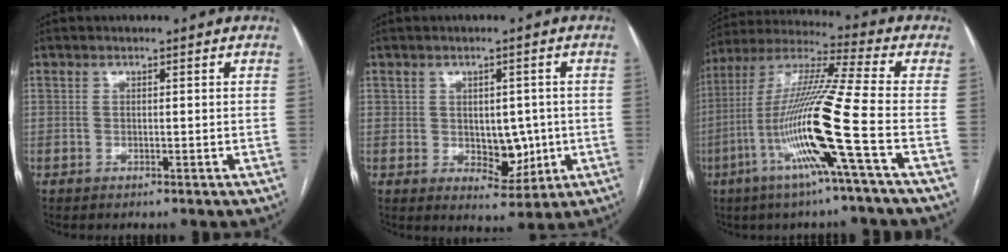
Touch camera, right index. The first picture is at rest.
{"total": 6.0, "force": [-0.3, 3.8, 4.6], "torque": [-0.055, 0.001, 0.009]}
{"total": 17.1, "force": [-5.8, -2.0, 16.0], "torque": [-0.318, -0.014, -0.120]}